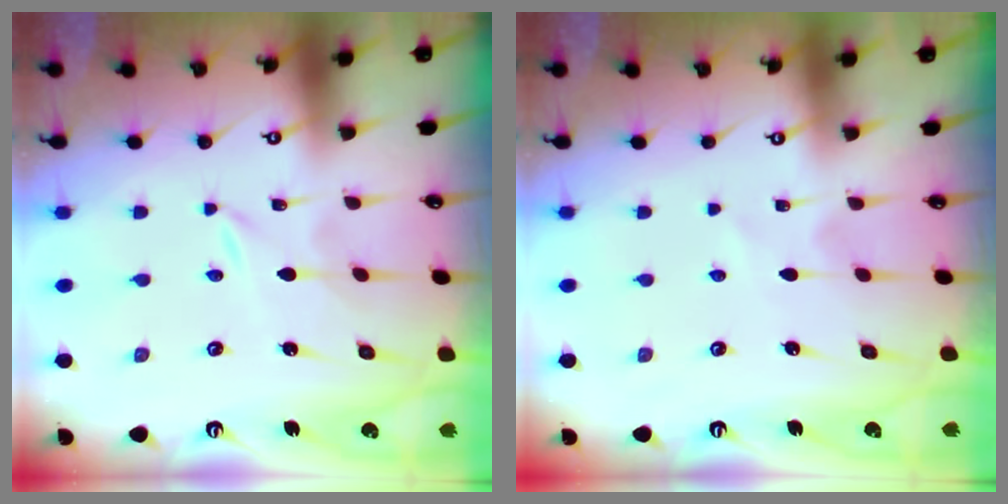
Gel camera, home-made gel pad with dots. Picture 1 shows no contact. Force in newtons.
{"total": 0.5, "press": 0.5, "slide": 0.1}